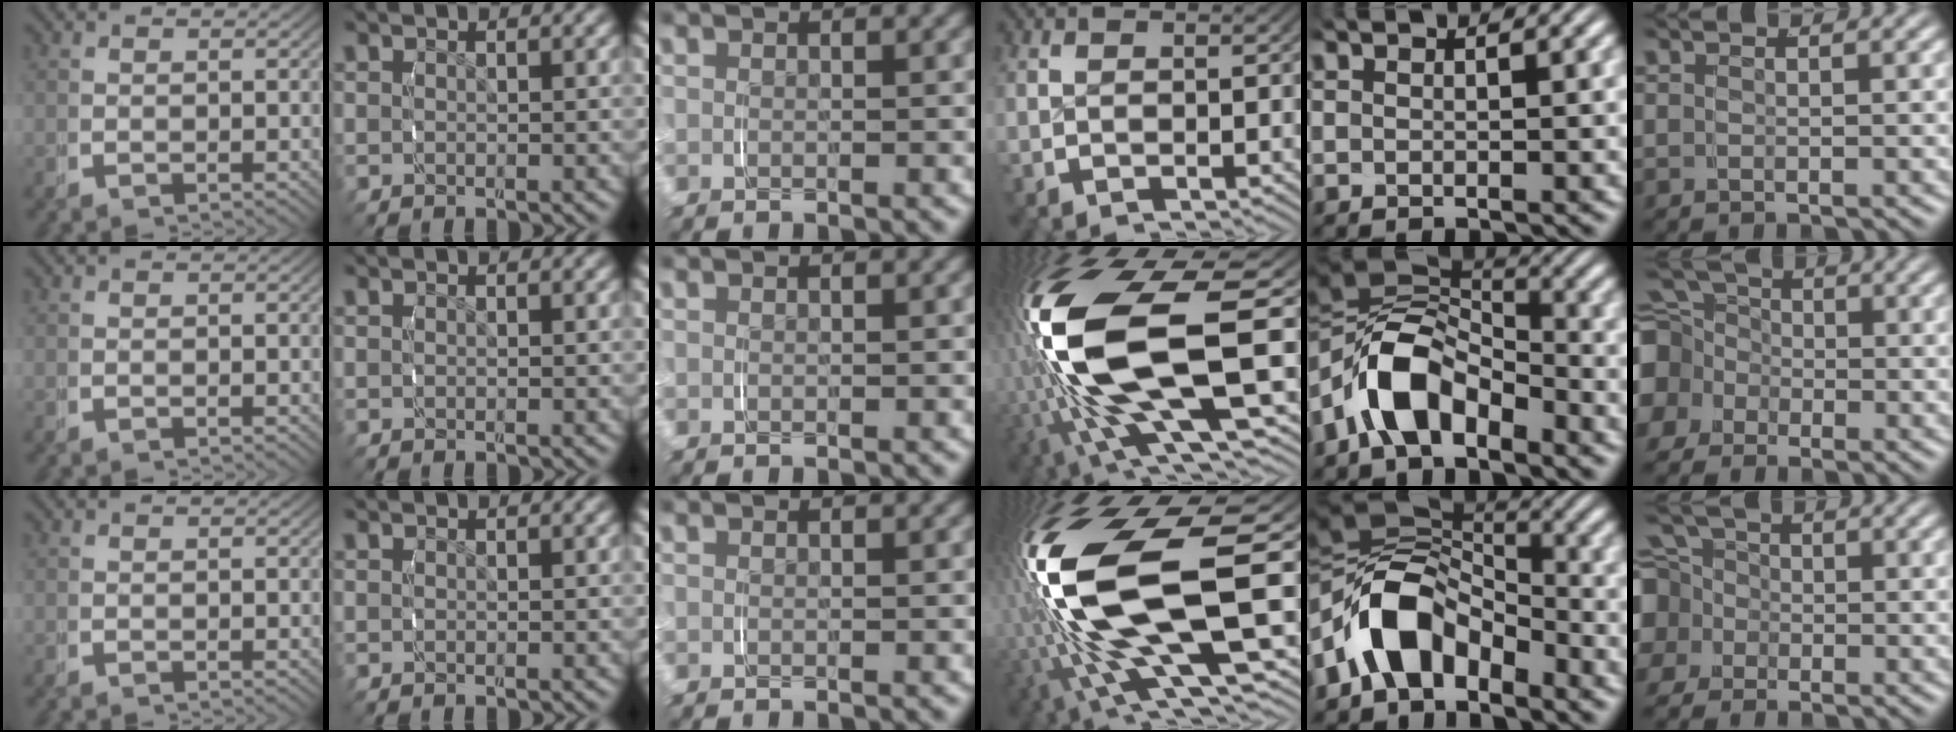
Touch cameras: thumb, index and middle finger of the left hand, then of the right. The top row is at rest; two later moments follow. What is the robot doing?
{"motion": "grasp_and_lifting", "object": "knife"}